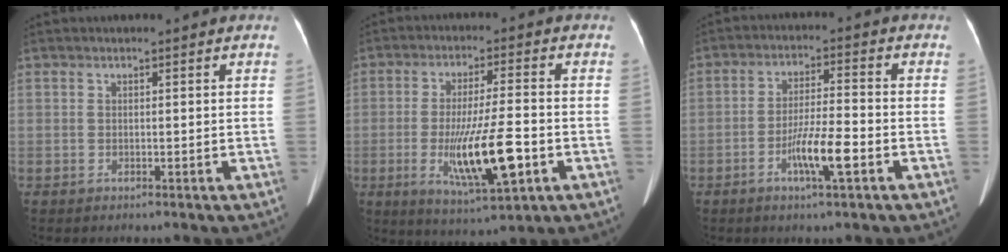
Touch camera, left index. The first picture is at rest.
{"total": 12.1, "force": [-3.5, 1.5, 11.5], "torque": [-0.208, -0.020, -0.053]}
{"total": 7.1, "force": [-3.1, 0.4, 6.4], "torque": [-0.123, -0.004, -0.057]}